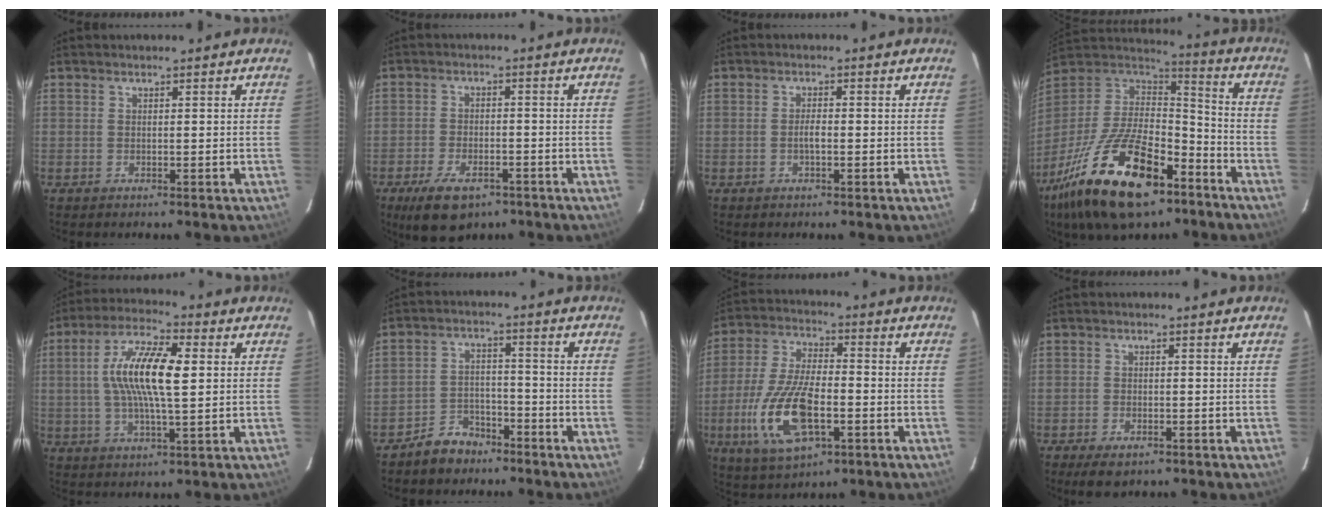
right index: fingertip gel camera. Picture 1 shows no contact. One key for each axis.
{"total": 9.3, "fx": -6.2, "fy": 4.4, "fz": 5.4, "tx": -0.122, "ty": -0.015, "tz": -0.099}
{"total": 1.9, "fx": -0.5, "fy": 0.6, "fz": 1.7, "tx": -0.033, "ty": 0.000, "tz": -0.011}
{"total": 27.1, "fx": -15.7, "fy": 11.9, "fz": 18.6, "tx": -0.371, "ty": -0.028, "tz": -0.260}
{"total": 12.4, "fx": 1.8, "fy": 3.2, "fz": 11.9, "tx": -0.226, "ty": 0.013, "tz": 0.026}
{"total": 6.4, "fx": -5.2, "fy": 3.6, "fz": 1.0, "tx": -0.037, "ty": 0.019, "tz": -0.080}
{"total": 16.1, "fx": -5.2, "fy": 6.8, "fz": 13.6, "tx": -0.294, "ty": -0.013, "tz": -0.092}
{"total": 4.0, "fx": -2.9, "fy": 1.7, "fz": 2.1, "tx": -0.054, "ty": -0.016, "tz": -0.048}